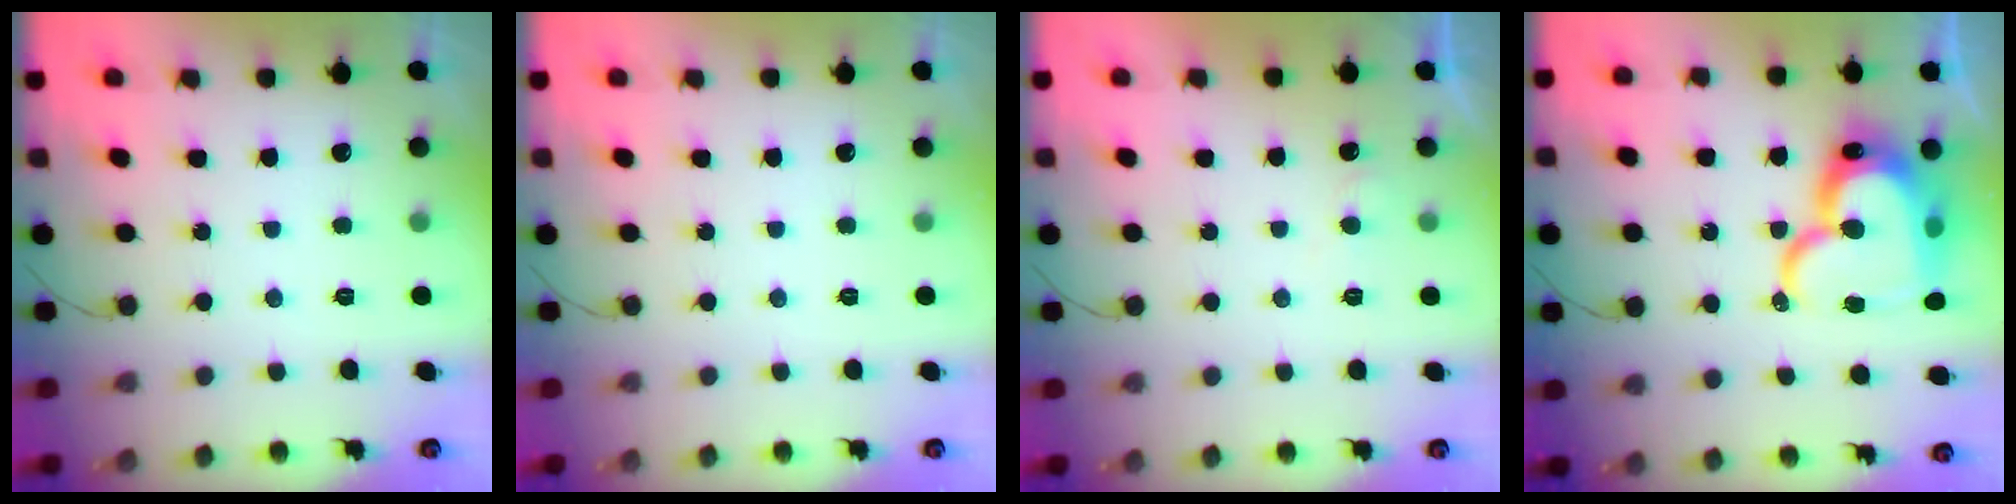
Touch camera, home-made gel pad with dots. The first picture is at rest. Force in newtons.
{"total": 0.0}
{"total": 3.3, "press": 3.3, "slide": 0.4}
{"total": 25.1, "press": 25.0, "slide": 1.9}